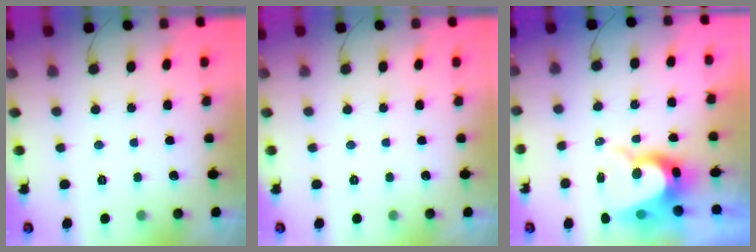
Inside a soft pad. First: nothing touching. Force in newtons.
{"total": 0.0}
{"total": 9.6, "press": 9.5, "slide": 0.8}